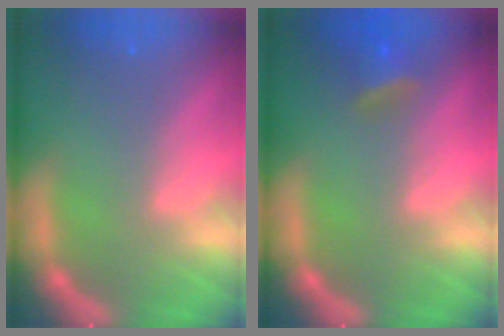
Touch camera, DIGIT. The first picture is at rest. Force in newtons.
{"total": 2.9}